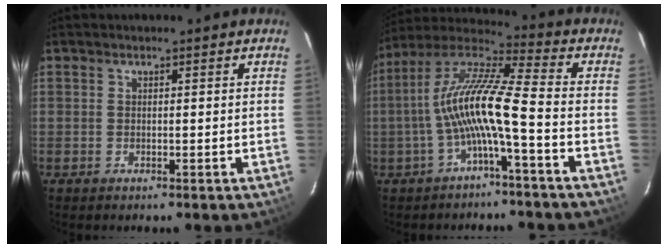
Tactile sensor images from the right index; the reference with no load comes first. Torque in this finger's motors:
{"motor_torque": [1.63, -0.51, 1.05, 0.21]}